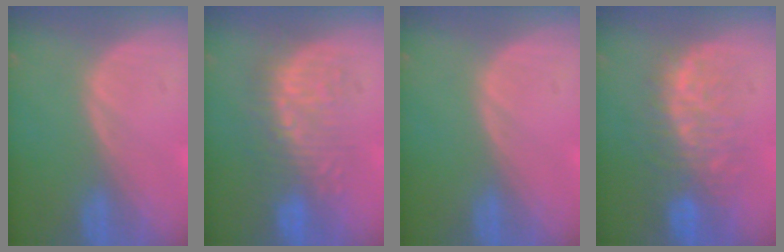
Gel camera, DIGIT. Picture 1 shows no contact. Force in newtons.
{"total": 8.9, "press": 8.6, "slide": 2.0}
{"total": 0.0}
{"total": 9.7, "press": 8.5, "slide": 4.7}